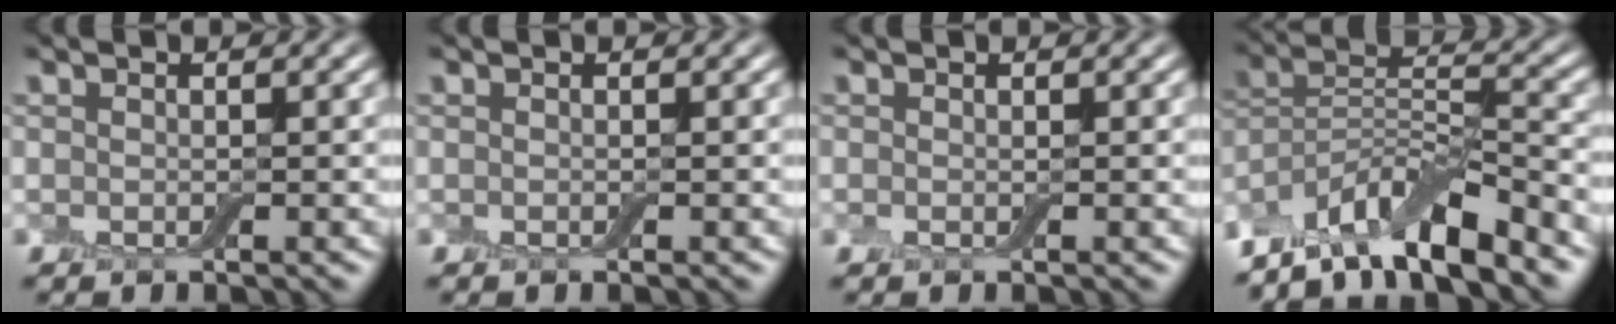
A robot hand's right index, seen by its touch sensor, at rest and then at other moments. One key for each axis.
{"total": 0.0}
{"total": 0.0}
{"total": 9.4, "fx": -7.4, "fy": 2.5, "fz": 5.3, "tx": -0.084, "ty": 0.007, "tz": -0.141}